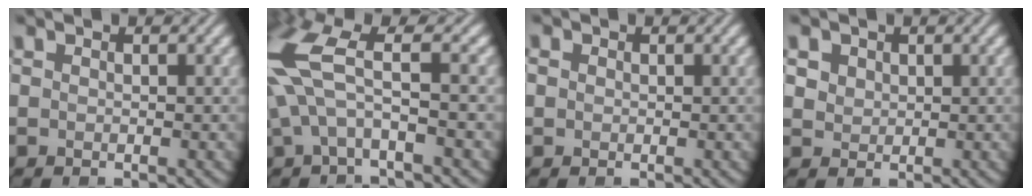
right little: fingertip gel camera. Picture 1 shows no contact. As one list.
[{"total": 6.5, "force": [1.1, 1.7, 6.2], "torque": [-0.155, 0.015, 0.019]}, {"total": 0.9, "force": [-0.1, 0.8, 0.3], "torque": [-0.001, 0.005, -0.010]}, {"total": 2.7, "force": [1.3, 2.1, 1.2], "torque": [-0.039, 0.009, 0.030]}]